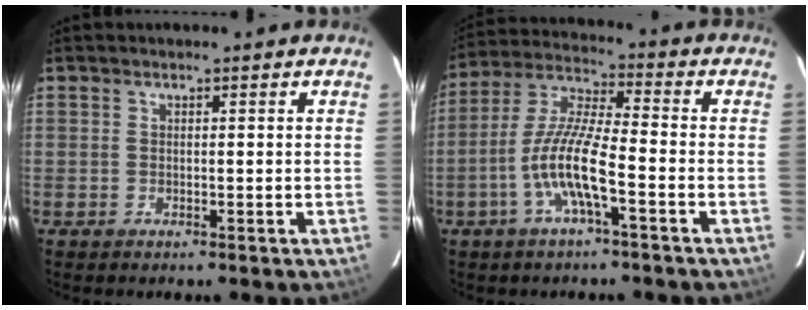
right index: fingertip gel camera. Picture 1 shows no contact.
{"total": 10.8, "force": [-4.2, 1.3, 9.8], "torque": [-0.209, 0.002, -0.084]}